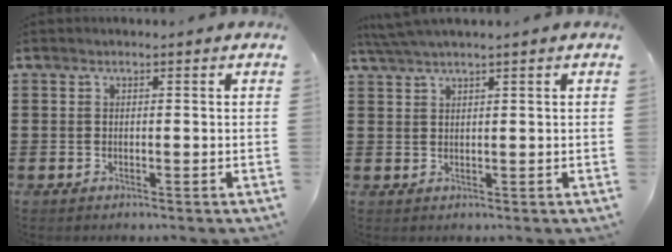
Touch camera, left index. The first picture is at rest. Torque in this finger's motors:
{"motor_torque": [1.12, -1.02, 0.44, 0.18]}